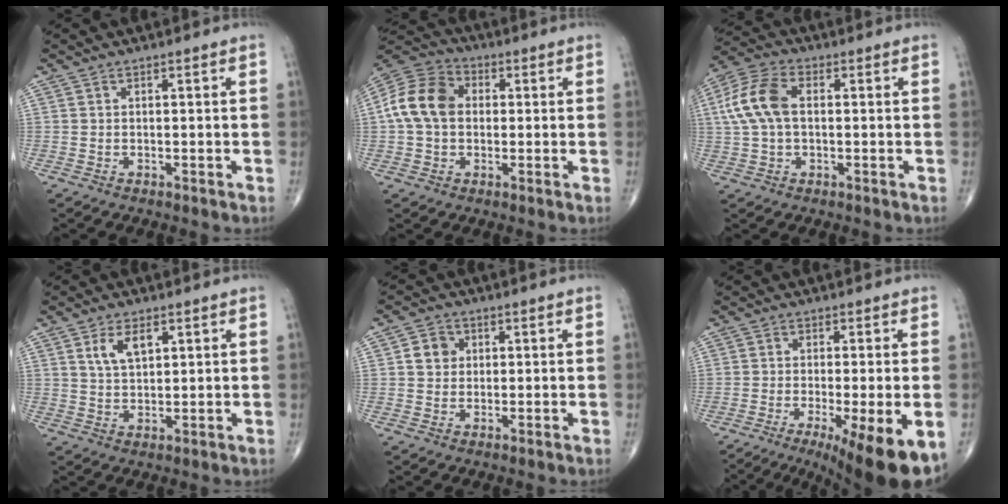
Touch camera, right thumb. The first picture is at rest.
{"total": 11.9, "force": [0.8, 8.9, 7.9], "torque": [-0.148, 0.030, 0.005]}
{"total": 10.4, "force": [1.2, 6.1, 8.3], "torque": [-0.185, 0.025, 0.019]}
{"total": 5.5, "force": [2.4, 2.9, 4.1], "torque": [-0.068, -0.009, 0.049]}
{"total": 4.0, "force": [0.8, 3.6, 1.6], "torque": [-0.008, 0.002, 0.008]}
{"total": 14.3, "force": [-6.9, 2.5, 12.3], "torque": [-0.147, -0.016, -0.100]}